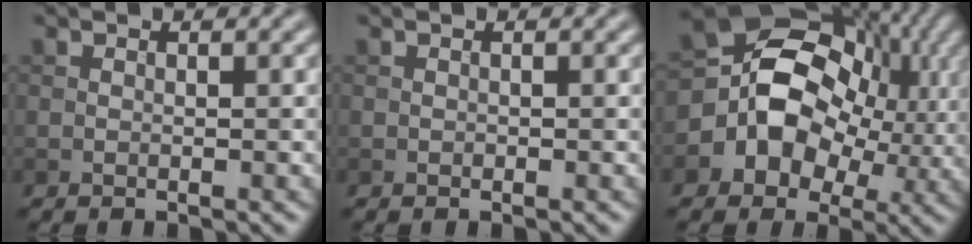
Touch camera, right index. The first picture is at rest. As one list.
[{"total": 0.0}, {"total": 12.2, "force": [0.5, 9.9, 7.1], "torque": [-0.127, -0.001, -0.006]}]